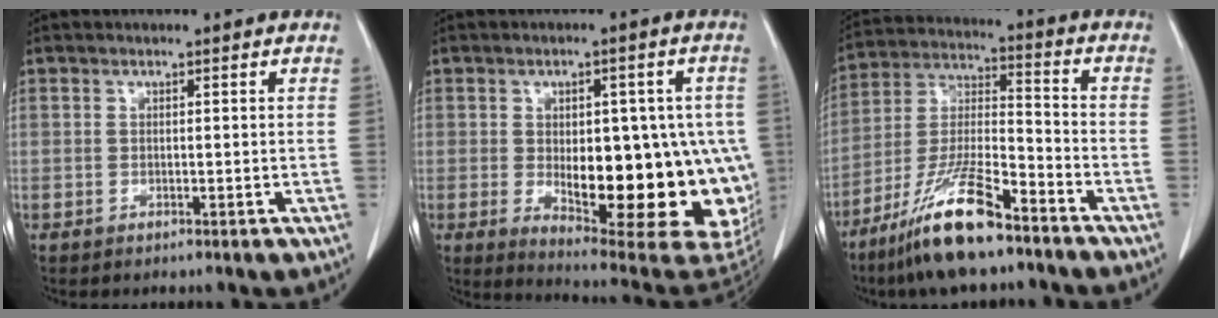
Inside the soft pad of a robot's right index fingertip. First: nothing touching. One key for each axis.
{"total": 22.0, "fx": -3.5, "fy": 8.0, "fz": 20.2, "tx": -0.190, "ty": 0.006, "tz": -0.015}
{"total": 14.2, "fx": -9.9, "fy": 2.1, "fz": 9.9, "tx": -0.208, "ty": -0.021, "tz": -0.184}